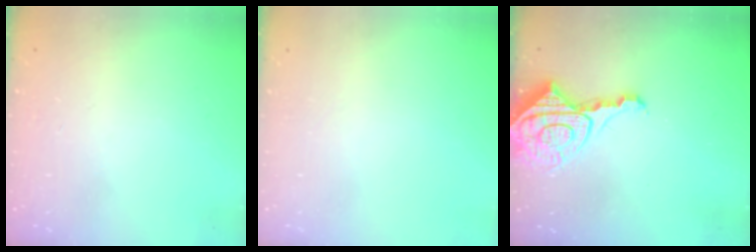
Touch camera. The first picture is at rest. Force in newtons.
{"total": 0.0}
{"total": 11.0, "press": 10.9, "slide": 1.0}